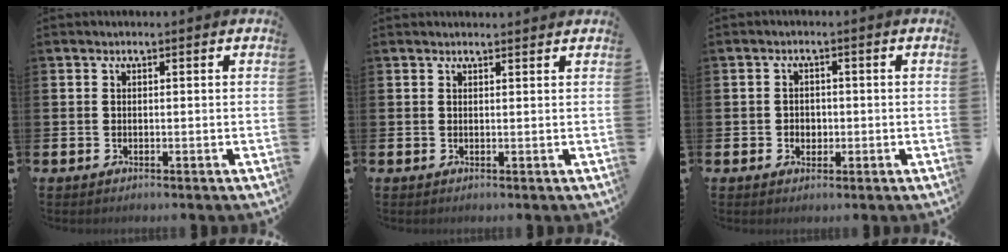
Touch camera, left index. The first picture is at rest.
{"total": 0.9, "force": [0.9, 0.0, 0.1], "torque": [0.008, -0.004, 0.015]}
{"total": 1.8, "force": [-0.2, 1.7, 0.7], "torque": [-0.004, 0.004, -0.010]}